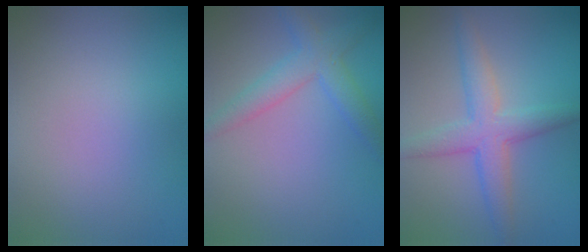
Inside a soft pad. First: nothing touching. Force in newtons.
{"total": 2.4, "press": 2.4, "slide": 0.2}
{"total": 4.3, "press": 4.3, "slide": 0.2}